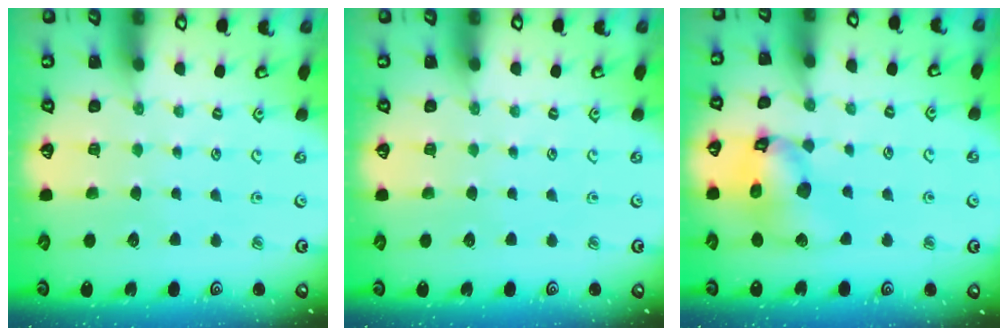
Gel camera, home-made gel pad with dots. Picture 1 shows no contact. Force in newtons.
{"total": 0.0}
{"total": 14.4, "press": 14.3, "slide": 1.6}